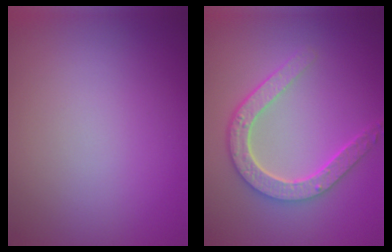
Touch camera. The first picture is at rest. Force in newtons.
{"total": 4.6, "press": 3.7, "slide": 2.7}